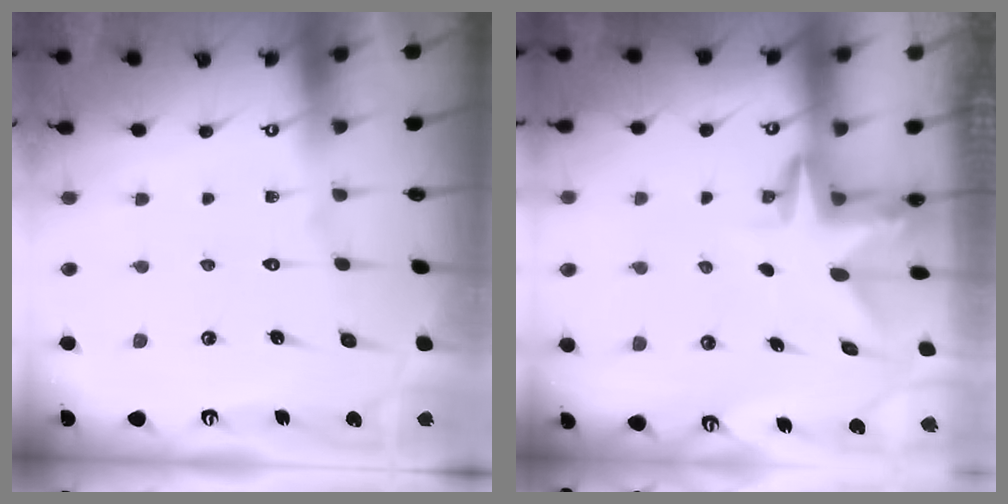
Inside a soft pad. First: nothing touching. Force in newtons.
{"total": 3.0, "press": 3.0, "slide": 0.2}